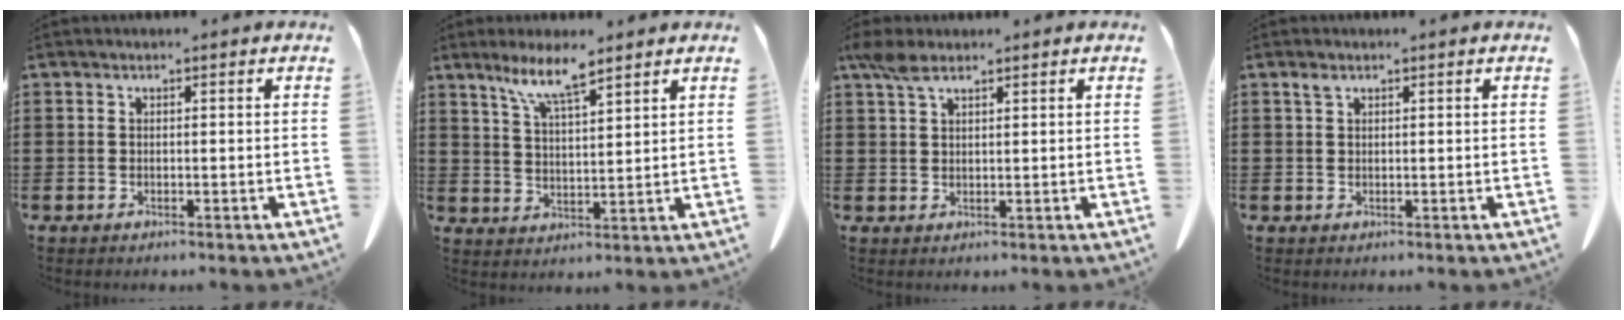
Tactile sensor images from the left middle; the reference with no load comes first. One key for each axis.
{"total": 7.1, "fx": 5.3, "fy": 0.8, "fz": 4.6, "tx": -0.105, "ty": -0.013, "tz": 0.094}
{"total": 3.6, "fx": 2.4, "fy": 1.3, "fz": 2.3, "tx": -0.052, "ty": 0.004, "tz": 0.044}
{"total": 1.0, "fx": 0.7, "fy": 0.6, "fz": 0.5, "tx": -0.014, "ty": 0.000, "tz": 0.014}